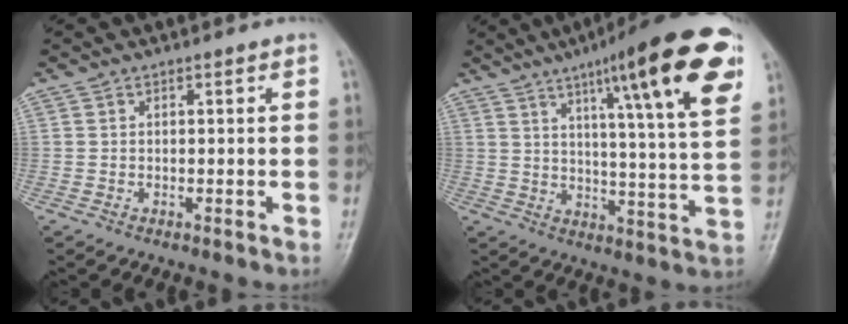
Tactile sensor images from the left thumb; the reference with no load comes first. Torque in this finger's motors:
{"motor_torque": [0.96, 0.80, 1.61, -1.19, 0.24]}